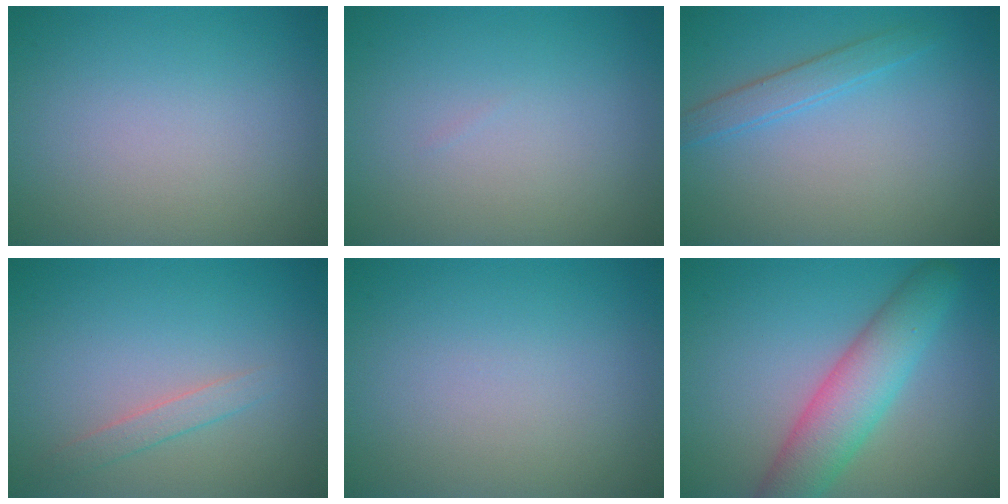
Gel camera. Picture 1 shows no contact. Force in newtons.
{"total": 0.0}
{"total": 1.9, "press": 1.9, "slide": 0.1}
{"total": 1.5, "press": 1.5, "slide": 0.1}
{"total": 0.0}
{"total": 6.0, "press": 6.0, "slide": 0.2}